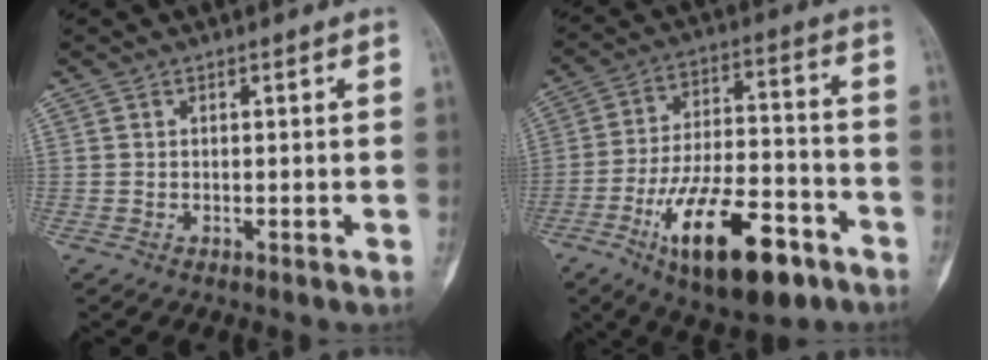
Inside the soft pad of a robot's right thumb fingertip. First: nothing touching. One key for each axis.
{"total": 20.6, "fx": -10.4, "fy": 8.4, "fz": 15.6, "tx": -0.257, "ty": 0.057, "tz": -0.161}